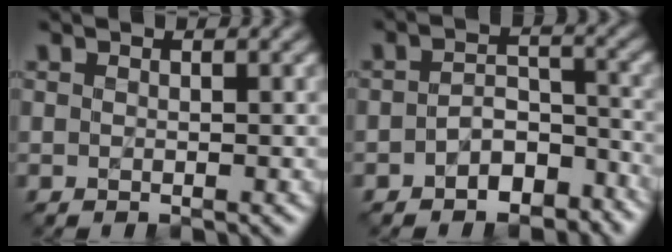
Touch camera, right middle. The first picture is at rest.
{"total": 4.3, "force": [-2.6, 2.5, 2.3], "torque": [-0.035, 0.000, -0.048]}